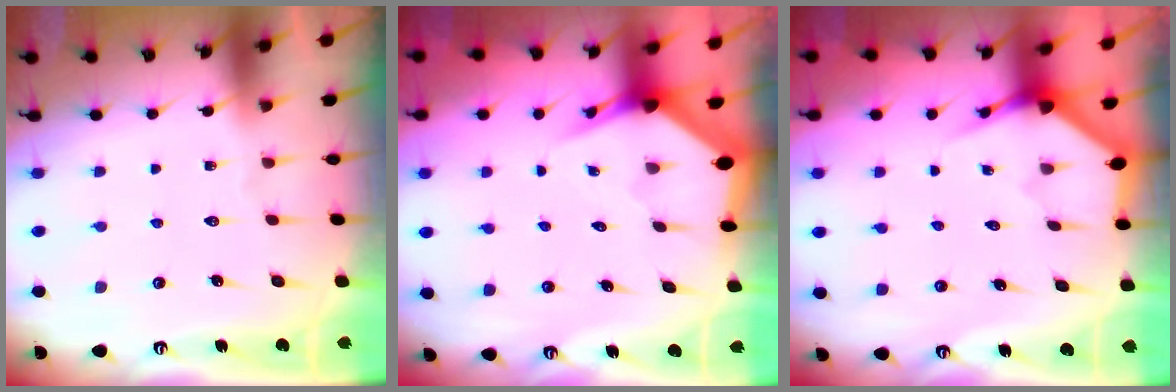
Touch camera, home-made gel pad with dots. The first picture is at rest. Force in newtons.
{"total": 3.6, "press": 3.6, "slide": 0.3}
{"total": 3.6, "press": 3.6, "slide": 0.2}